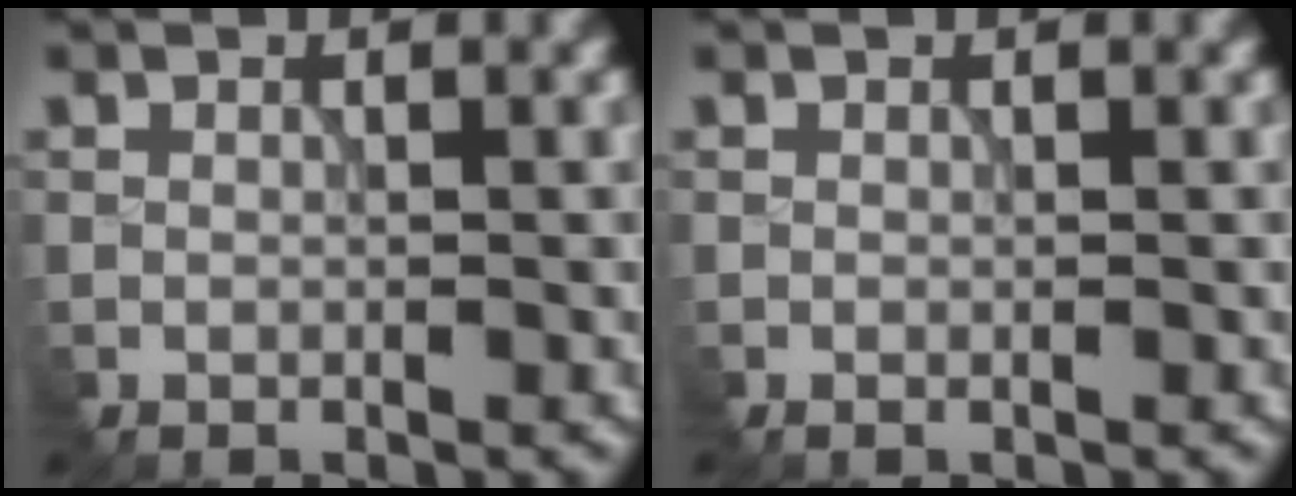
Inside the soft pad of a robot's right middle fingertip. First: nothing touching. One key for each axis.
{"total": 0.0}